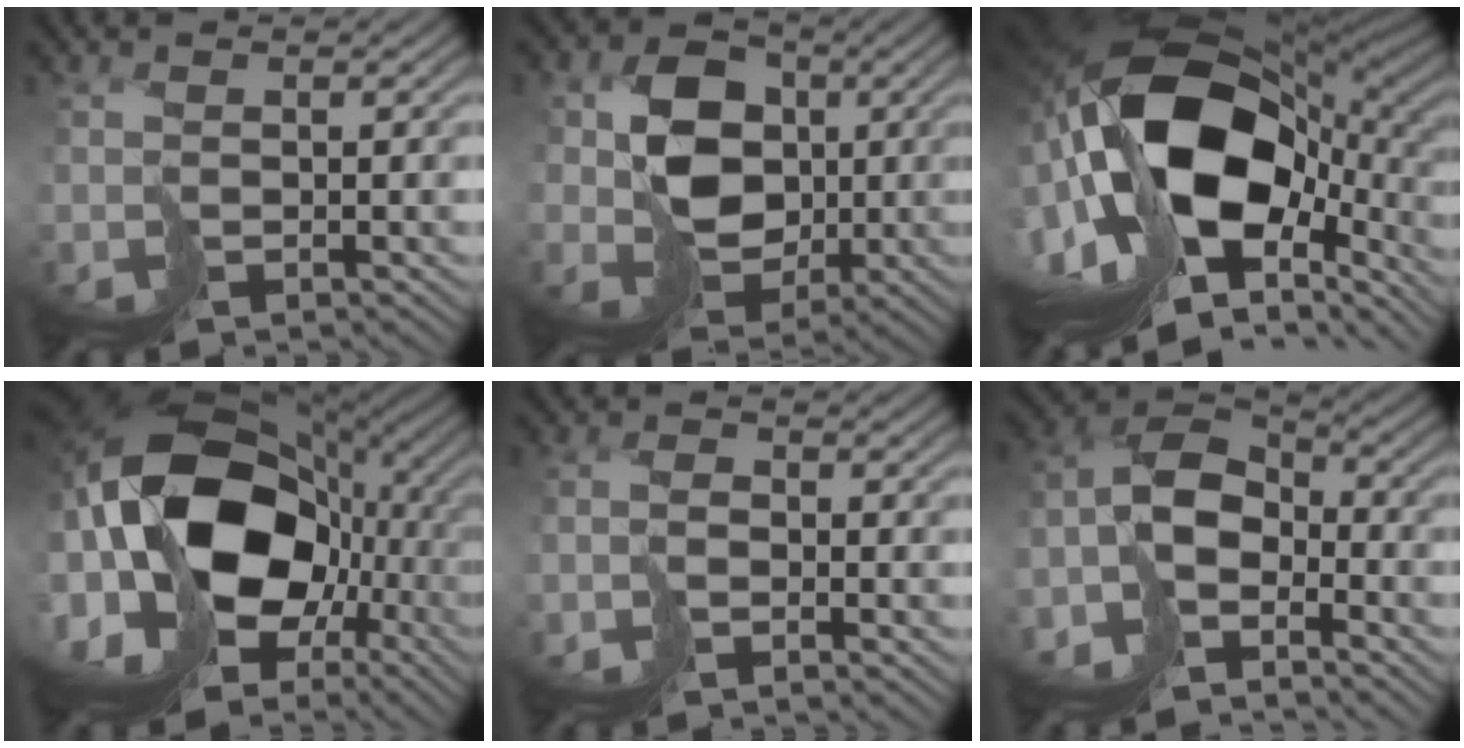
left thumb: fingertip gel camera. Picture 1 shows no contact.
{"total": 9.1, "force": [0.7, 7.6, 5.0], "torque": [-0.097, -0.003, 0.008]}
{"total": 18.8, "force": [-2.6, 10.4, 15.4], "torque": [-0.324, -0.028, -0.037]}
{"total": 21.0, "force": [0.5, 13.8, 15.8], "torque": [-0.342, 0.005, 0.015]}
{"total": 2.0, "force": [-1.9, 0.3, -0.1], "torque": [0.011, 0.007, -0.043]}
{"total": 8.9, "force": [-6.1, 4.7, 4.5], "torque": [-0.078, -0.006, -0.127]}